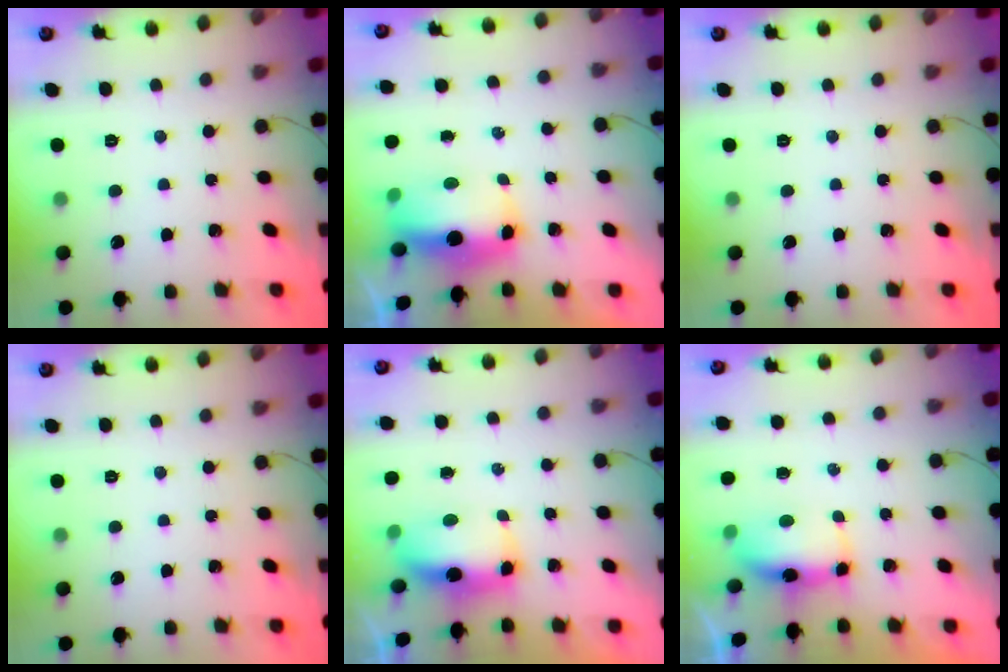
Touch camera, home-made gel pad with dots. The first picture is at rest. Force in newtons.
{"total": 14.9, "press": 10.6, "slide": 10.4}
{"total": 0.0}
{"total": 0.0}
{"total": 8.0, "press": 7.7, "slide": 1.8}
{"total": 8.6, "press": 7.0, "slide": 5.0}